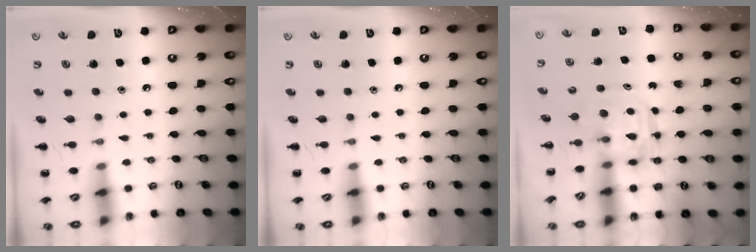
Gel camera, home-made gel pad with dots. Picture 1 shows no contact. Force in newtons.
{"total": 0.0}
{"total": 3.0, "press": 3.0, "slide": 0.2}